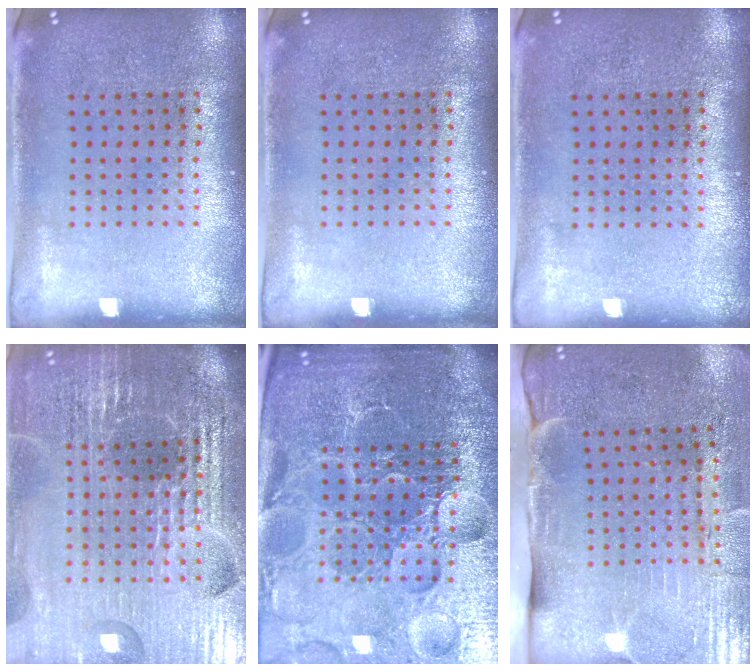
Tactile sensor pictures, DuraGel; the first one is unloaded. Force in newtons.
{"total": 0.0}
{"total": 0.0}
{"total": 6.2, "press": 5.5, "slide": 2.8}
{"total": 6.6, "press": 5.9, "slide": 3.1}
{"total": 4.6, "press": 3.8, "slide": 2.6}